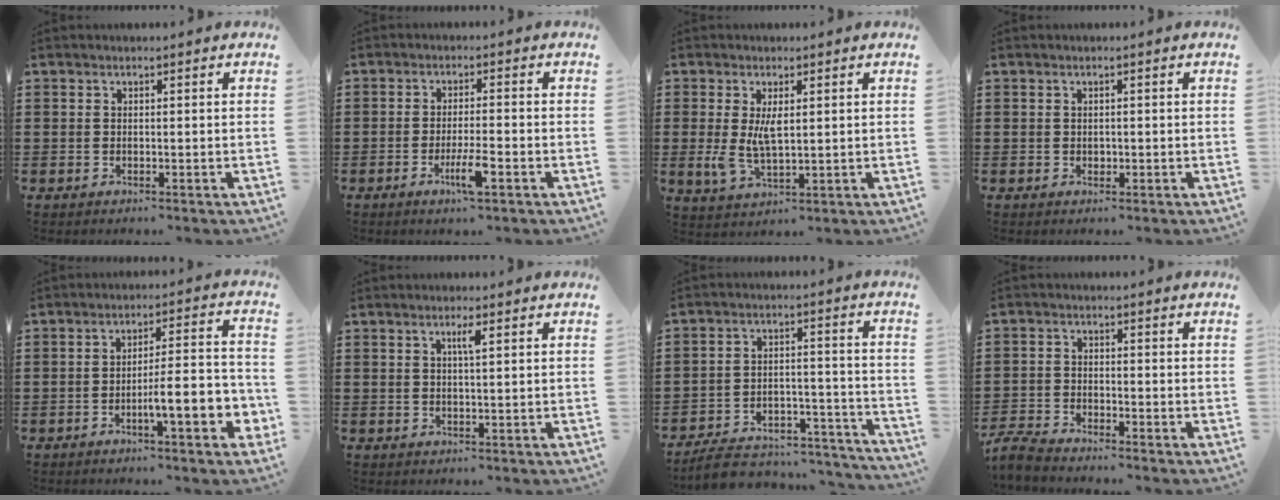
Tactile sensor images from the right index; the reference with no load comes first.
{"total": 5.0, "force": [-2.3, 0.6, 4.4], "torque": [-0.084, -0.012, -0.041]}
{"total": 5.0, "force": [0.6, 2.2, 4.5], "torque": [-0.103, 0.000, 0.006]}
{"total": 0.6, "force": [0.1, 0.5, 0.3], "torque": [-0.008, 0.002, 0.001]}
{"total": 8.4, "force": [-3.6, 1.6, 7.5], "torque": [-0.113, -0.003, -0.062]}
{"total": 2.0, "force": [0.8, 0.1, 1.8], "torque": [-0.036, 0.001, 0.012]}
{"total": 6.6, "force": [-6.1, 1.6, 2.0], "torque": [-0.031, 0.013, -0.118]}
{"total": 3.4, "force": [-3.3, 0.1, 0.5], "torque": [-0.025, -0.002, -0.074]}